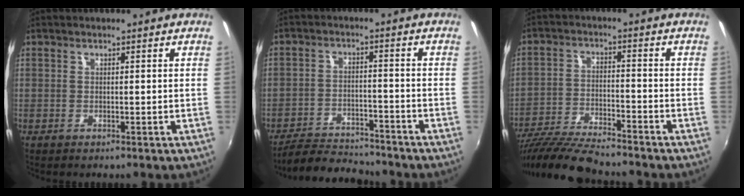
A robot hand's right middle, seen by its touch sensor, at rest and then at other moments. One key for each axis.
{"total": 10.2, "fx": -9.5, "fy": 2.5, "fz": 2.8, "tx": -0.083, "ty": 0.003, "tz": -0.149}
{"total": 13.1, "fx": -11.8, "fy": 1.5, "fz": 5.7, "tx": -0.133, "ty": -0.024, "tz": -0.217}